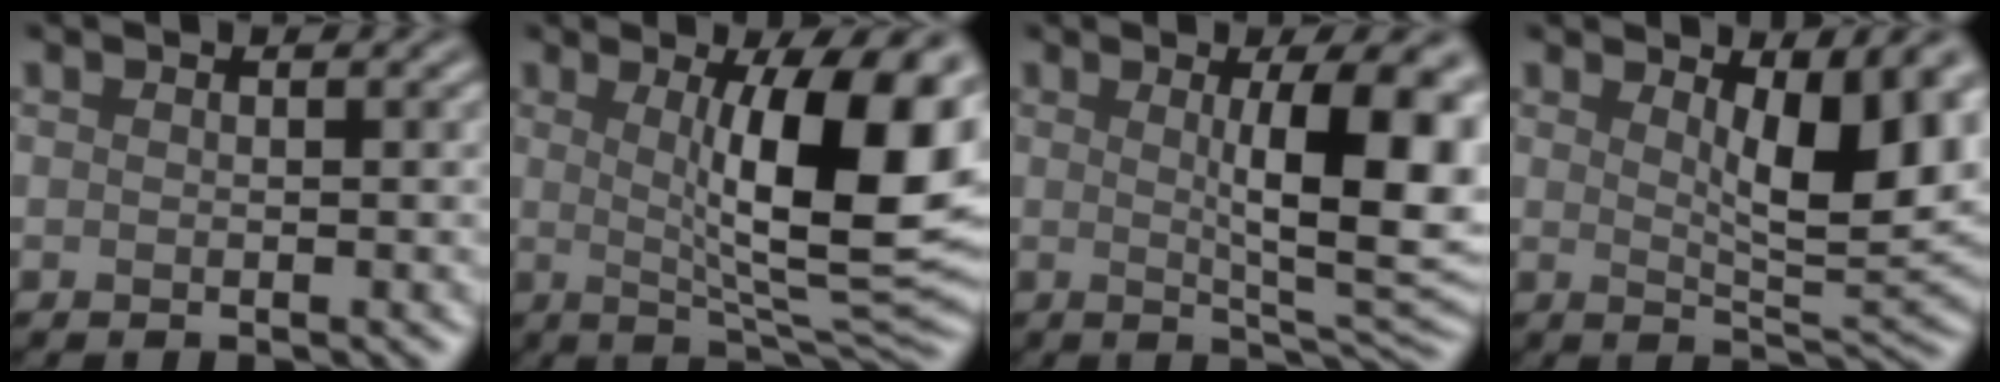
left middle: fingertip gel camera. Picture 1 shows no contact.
{"total": 12.9, "force": [2.1, 3.2, 12.3], "torque": [-0.158, -0.009, 0.033]}
{"total": 10.3, "force": [1.6, 2.5, 9.8], "torque": [-0.126, -0.004, 0.027]}
{"total": 7.3, "force": [2.2, 2.3, 6.6], "torque": [-0.093, -0.013, 0.039]}